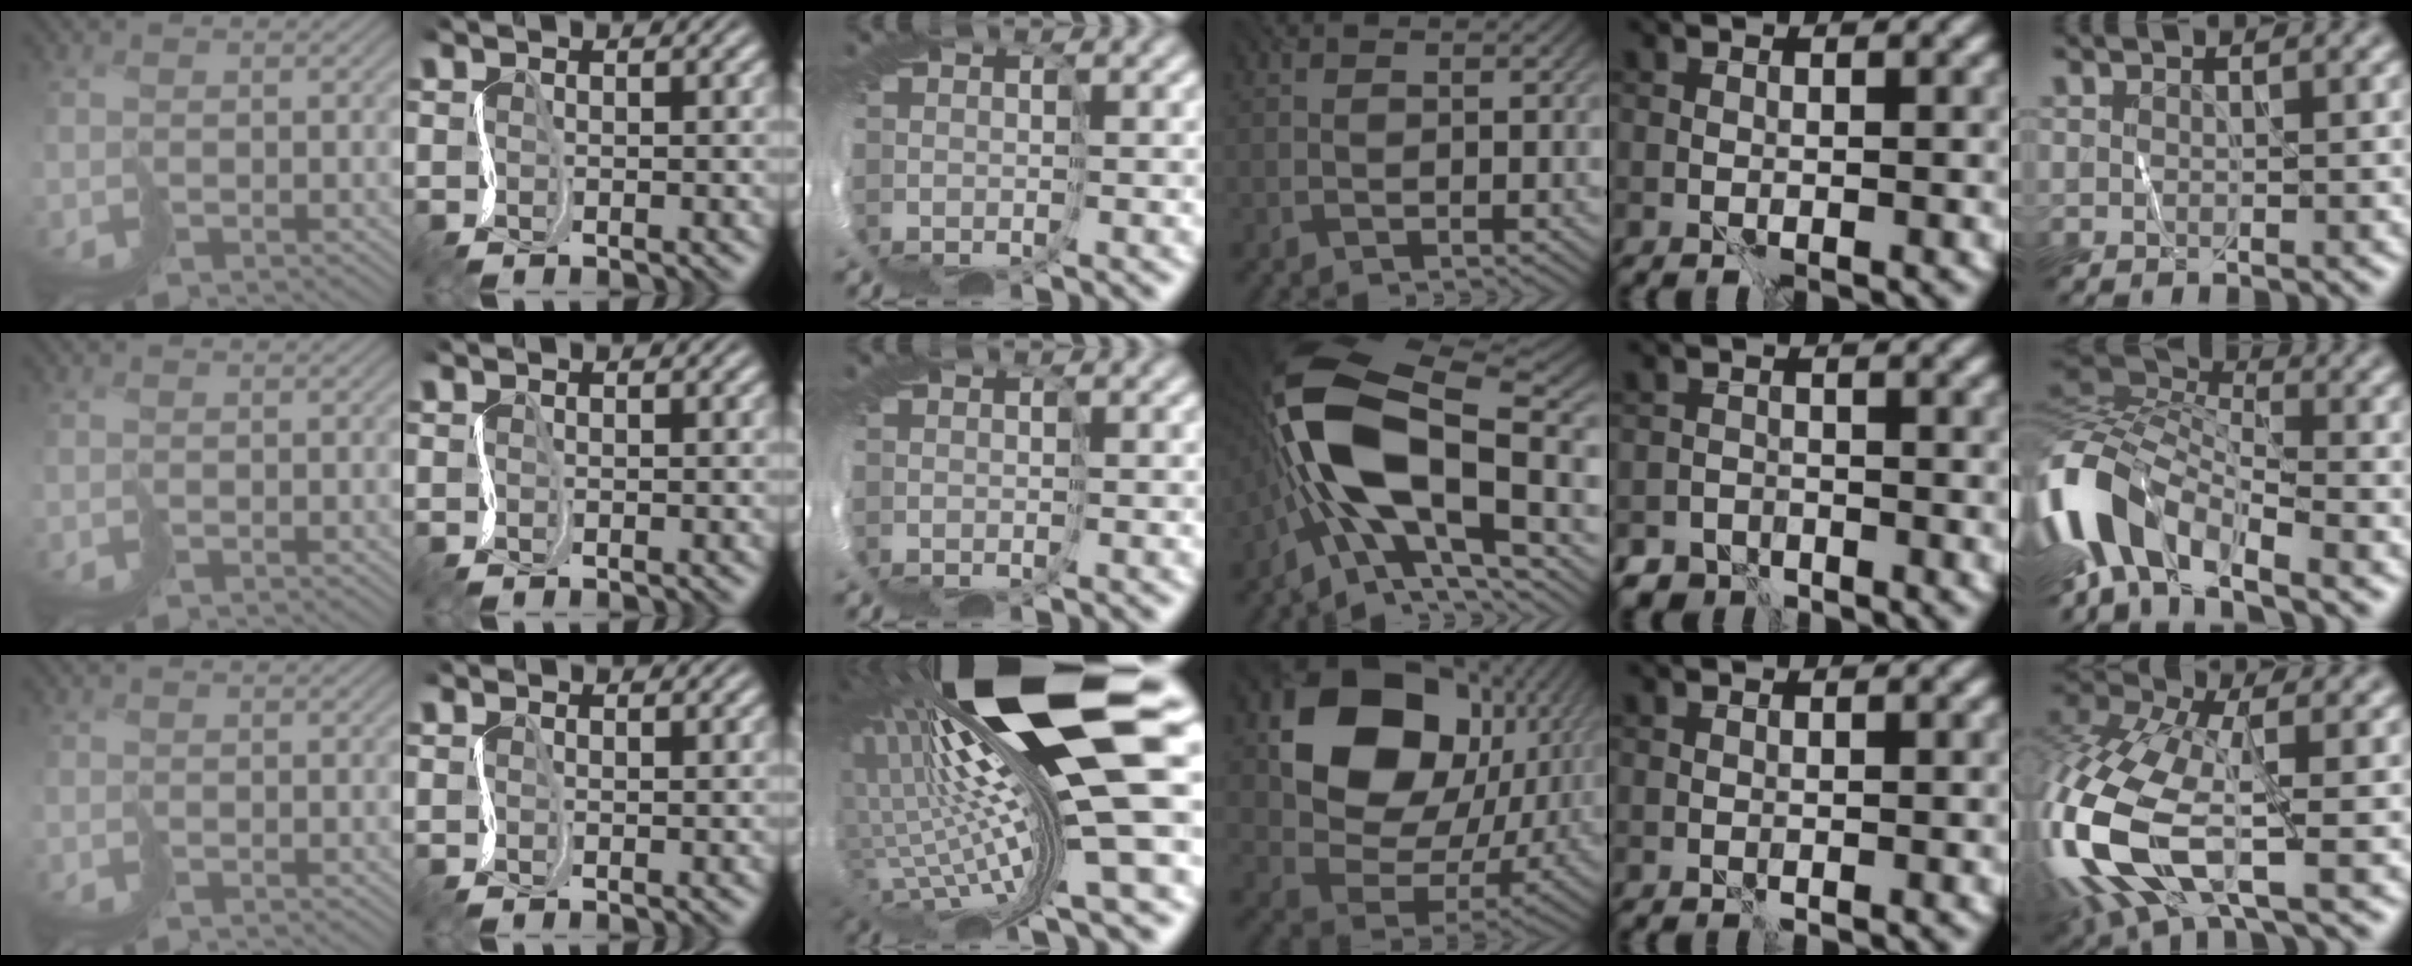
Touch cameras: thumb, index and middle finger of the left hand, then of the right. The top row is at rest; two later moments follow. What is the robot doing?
{"motion": "cut", "object": "tissue"}